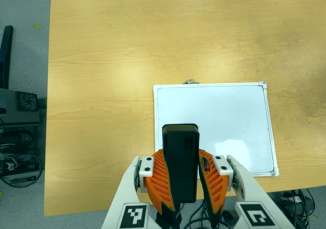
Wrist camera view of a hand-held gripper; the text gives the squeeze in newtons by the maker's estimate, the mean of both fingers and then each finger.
{"total": 9.6, "left": 6.7, "right": 12.5}